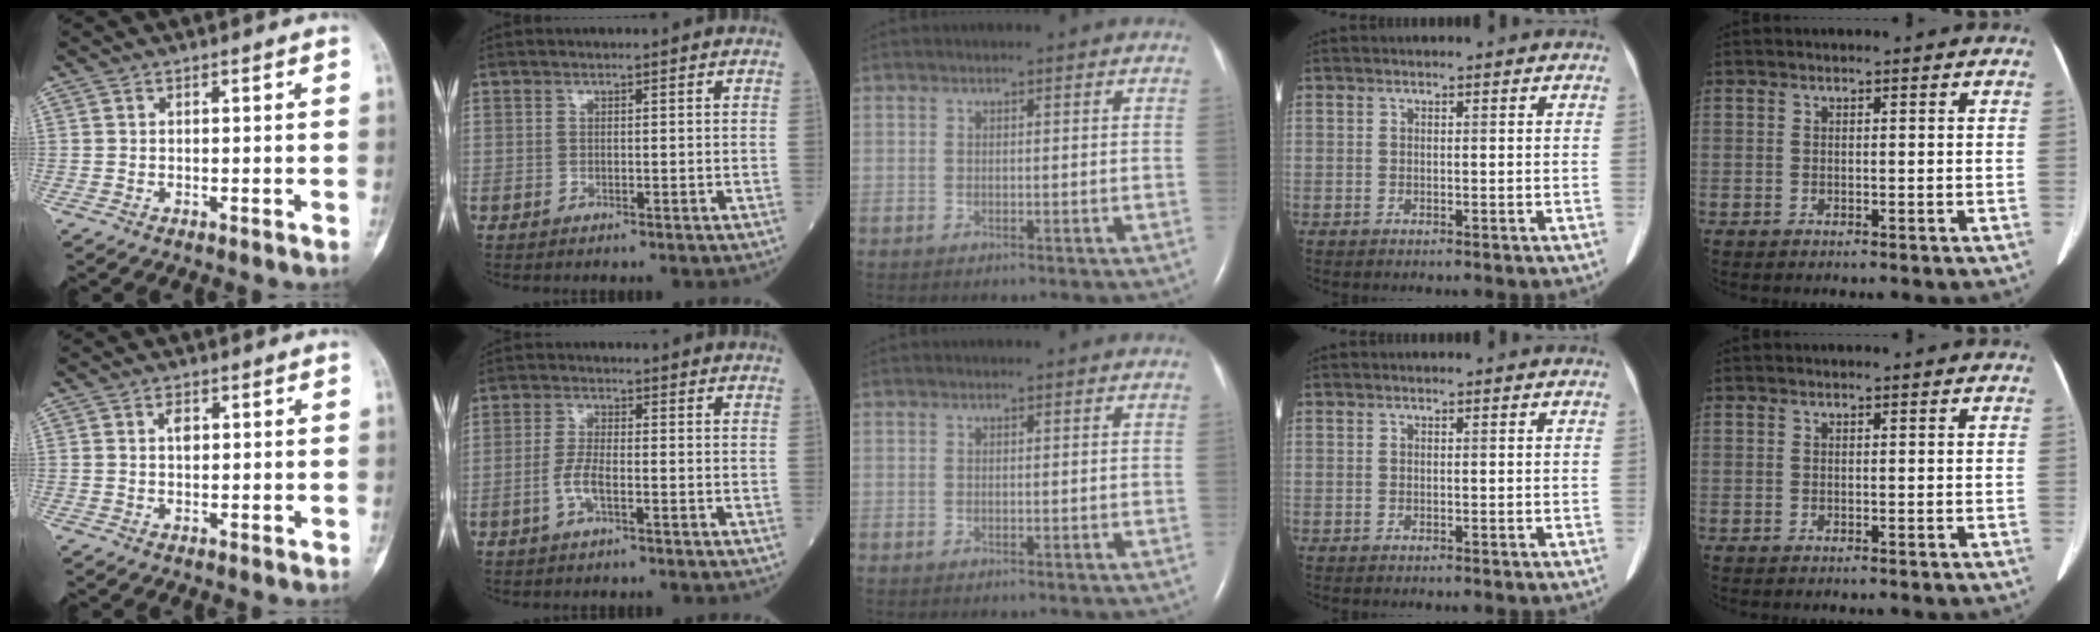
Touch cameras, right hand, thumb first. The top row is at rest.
{"thumb": {"total": 2.3, "force": [0.6, 1.5, 1.6], "torque": [-0.018, 0.002, 0.008]}, "index": {"total": 3.7, "force": [-1.5, 0.9, 3.3], "torque": [-0.072, 0.001, -0.031]}}